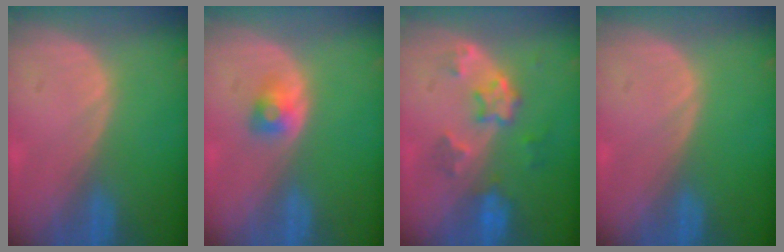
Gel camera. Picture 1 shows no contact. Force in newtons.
{"total": 2.4, "press": 2.3, "slide": 0.8}
{"total": 6.1, "press": 5.5, "slide": 2.7}
{"total": 0.0}